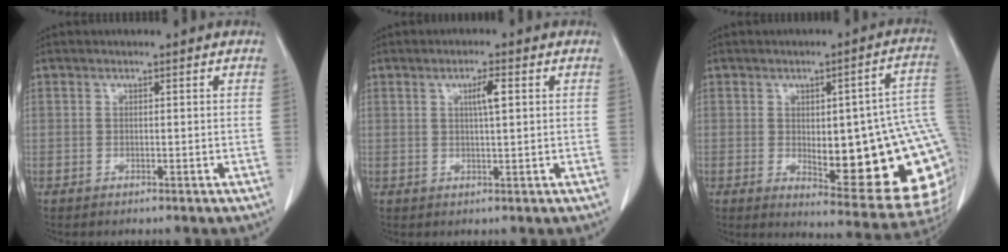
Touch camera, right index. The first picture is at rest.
{"total": 3.0, "force": [0.9, 0.2, 2.8], "torque": [-0.049, 0.001, 0.015]}
{"total": 22.4, "force": [-1.0, 5.5, 21.7], "torque": [-0.198, 0.010, 0.006]}